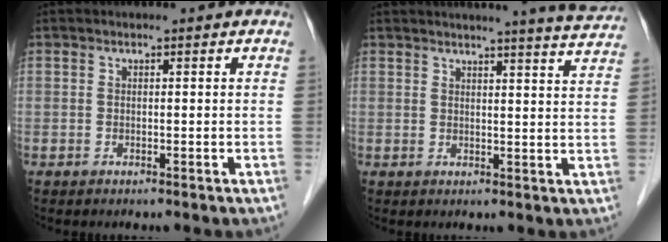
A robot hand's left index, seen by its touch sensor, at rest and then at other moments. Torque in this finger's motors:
{"motor_torque": [0.62, -0.82, 0.25, 0.04]}